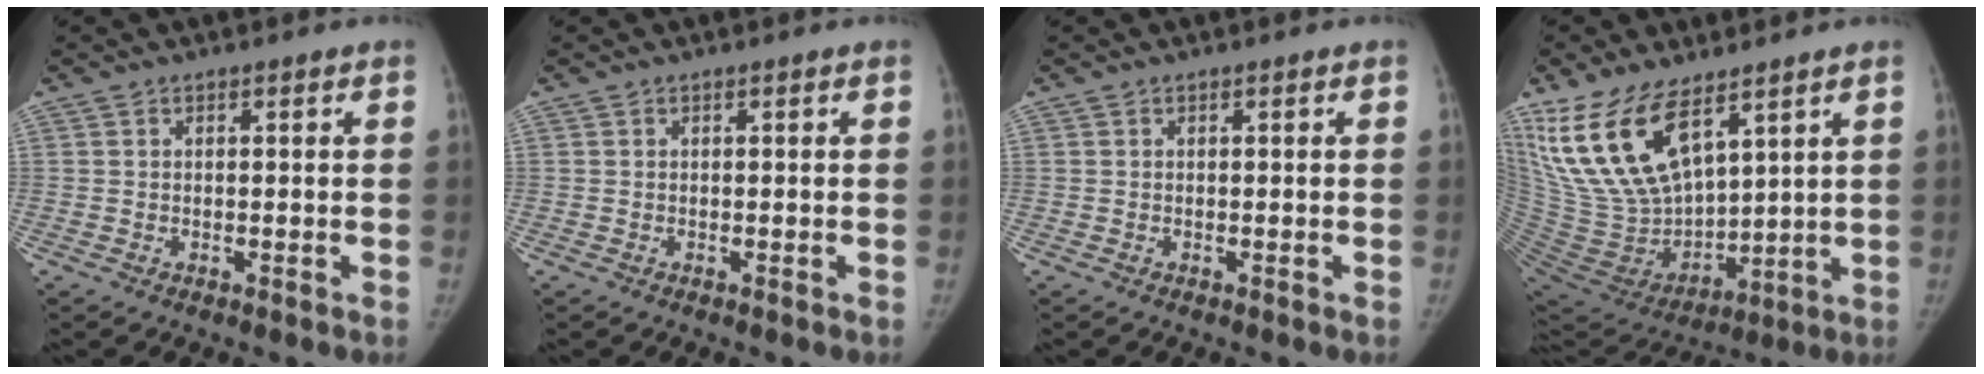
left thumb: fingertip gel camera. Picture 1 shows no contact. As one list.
[{"total": 0.0}, {"total": 0.0}, {"total": 19.1, "force": [11.2, 9.0, 12.7], "torque": [-0.224, -0.057, 0.235]}]